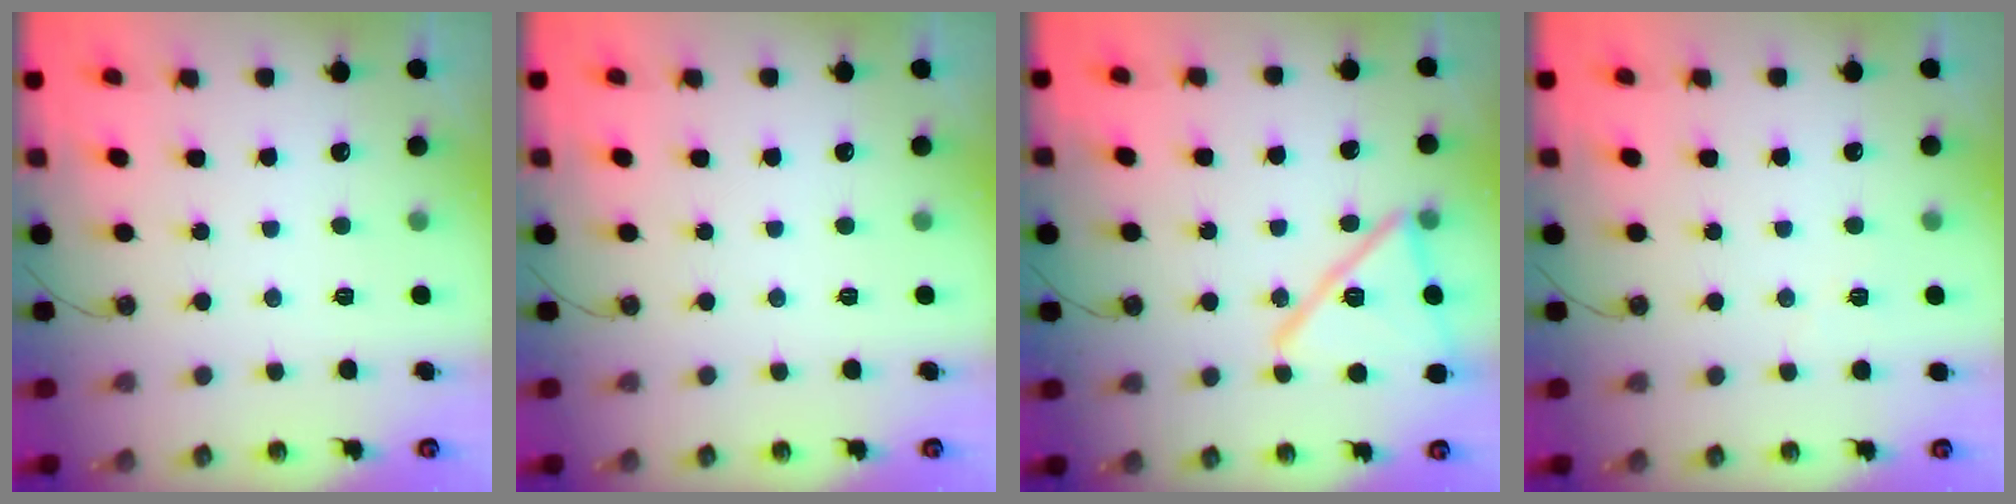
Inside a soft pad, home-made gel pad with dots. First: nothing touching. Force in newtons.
{"total": 0.0}
{"total": 17.2, "press": 17.2, "slide": 0.4}
{"total": 3.8, "press": 3.7, "slide": 1.0}